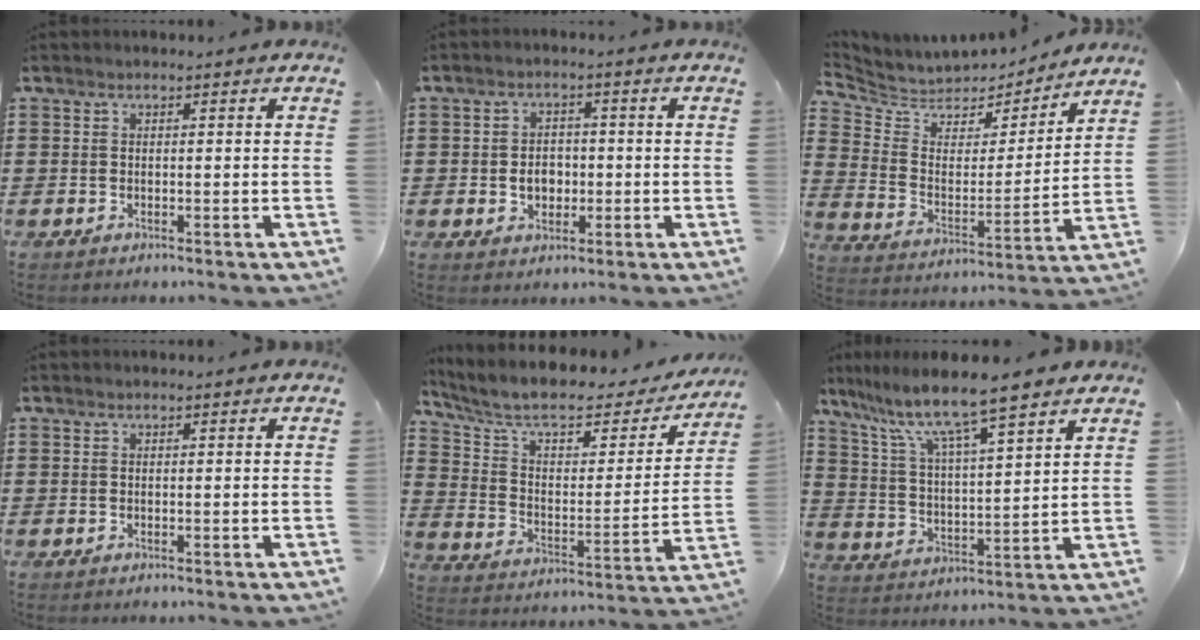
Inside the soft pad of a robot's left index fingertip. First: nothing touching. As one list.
[{"total": 3.8, "force": [-0.6, 2.8, 2.4], "torque": [-0.043, 0.002, -0.015]}, {"total": 5.5, "force": [5.2, 1.8, -0.3], "torque": [-0.034, -0.046, 0.084]}, {"total": 0.0}, {"total": 8.6, "force": [6.7, 2.7, 4.7], "torque": [-0.120, -0.036, 0.113]}, {"total": 8.5, "force": [7.0, 0.5, 4.8], "torque": [-0.120, -0.039, 0.116]}]